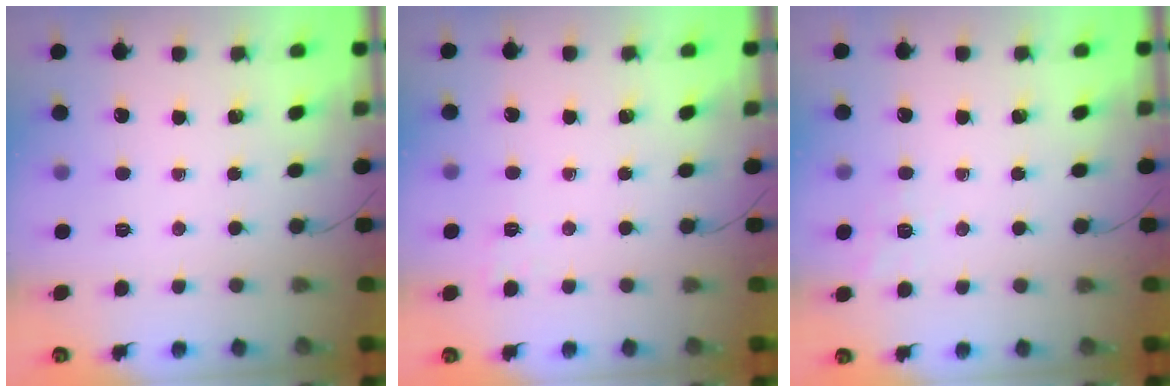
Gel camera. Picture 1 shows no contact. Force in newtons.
{"total": 2.1, "press": 1.4, "slide": 1.6}
{"total": 1.7, "press": 0.9, "slide": 1.5}